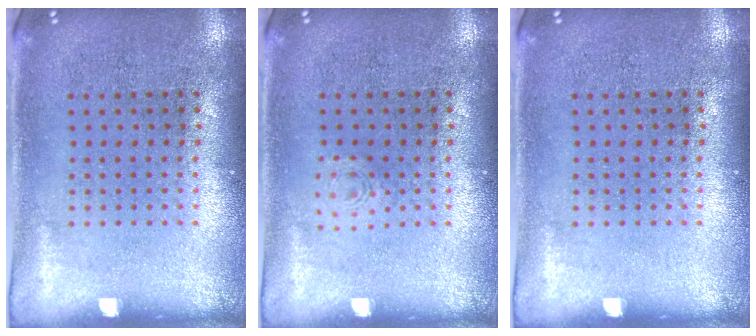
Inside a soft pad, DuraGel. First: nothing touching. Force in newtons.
{"total": 0.6, "press": 0.6, "slide": 0.2}
{"total": 0.0}